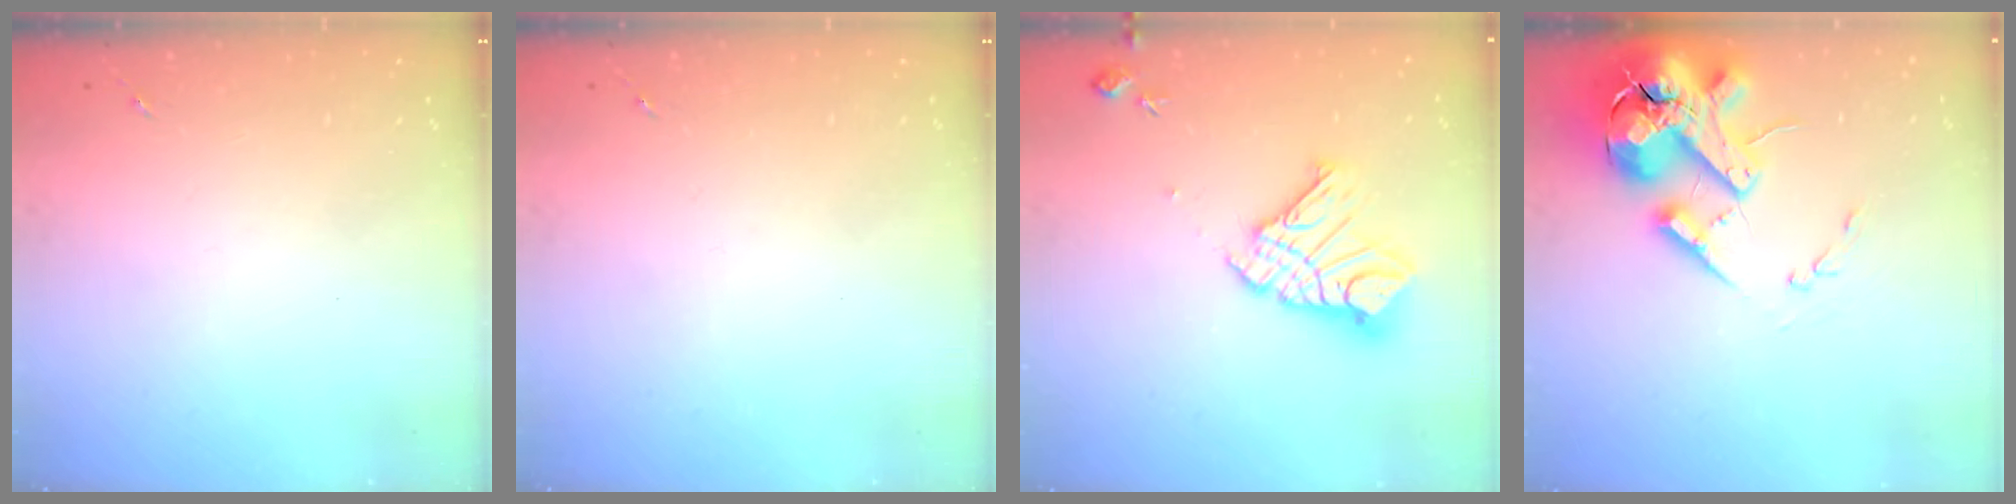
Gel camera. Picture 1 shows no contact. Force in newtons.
{"total": 0.0}
{"total": 15.2, "press": 15.1, "slide": 1.6}
{"total": 18.6, "press": 18.4, "slide": 3.1}